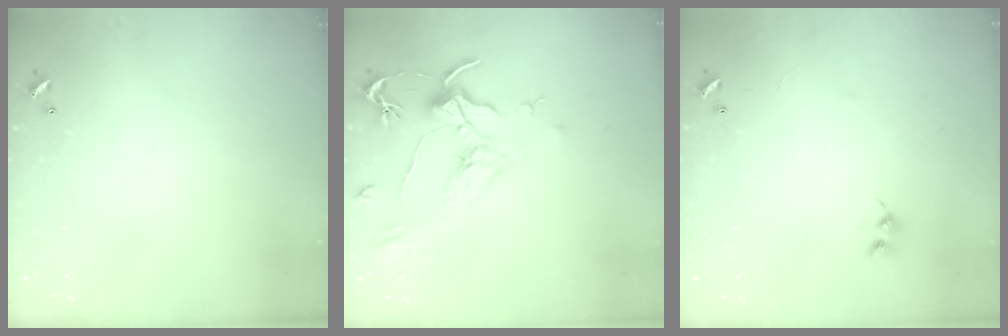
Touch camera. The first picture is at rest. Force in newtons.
{"total": 2.1, "press": 2.0, "slide": 0.8}
{"total": 7.2, "press": 7.2, "slide": 0.7}